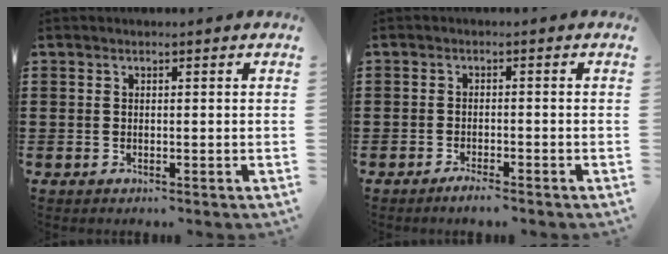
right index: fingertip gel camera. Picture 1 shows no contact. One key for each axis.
{"total": 1.7, "fx": -1.5, "fy": 0.1, "fz": 0.7, "tx": -0.015, "ty": -0.001, "tz": -0.027}